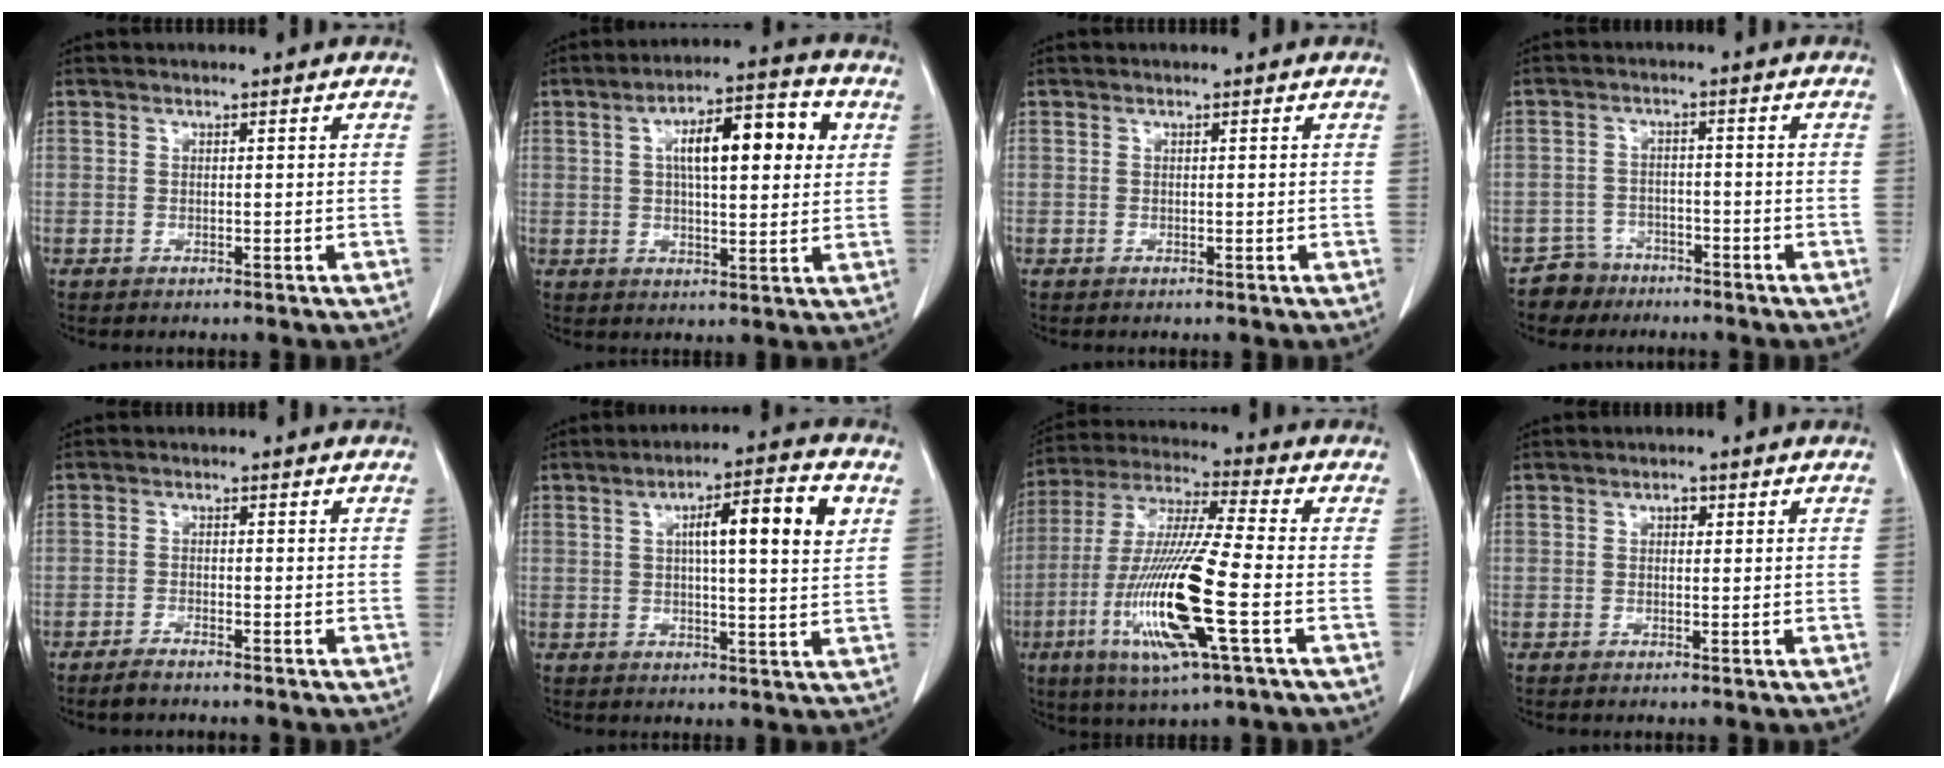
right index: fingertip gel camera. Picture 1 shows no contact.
{"total": 11.9, "force": [3.2, 3.4, 10.9], "torque": [-0.174, 0.026, 0.046]}
{"total": 0.0}
{"total": 4.0, "force": [-3.0, 2.5, -0.8], "torque": [0.018, 0.009, -0.052]}
{"total": 2.2, "force": [-1.9, 0.3, 1.0], "torque": [-0.022, -0.004, -0.034]}
{"total": 10.4, "force": [3.1, 1.1, 9.9], "torque": [-0.149, 0.015, 0.041]}
{"total": 17.7, "force": [-5.0, 0.8, 16.9], "torque": [-0.353, -0.019, -0.095]}
{"total": 1.1, "force": [0.4, 0.8, 0.7], "torque": [-0.008, 0.003, 0.003]}